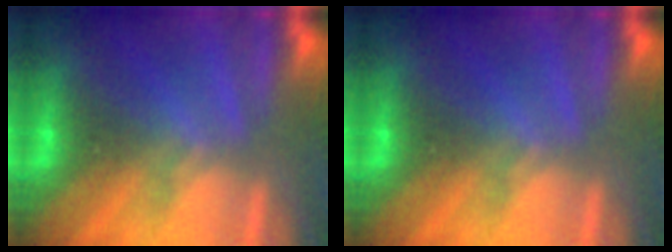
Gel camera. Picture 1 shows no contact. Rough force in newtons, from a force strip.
{"total": 0.0}